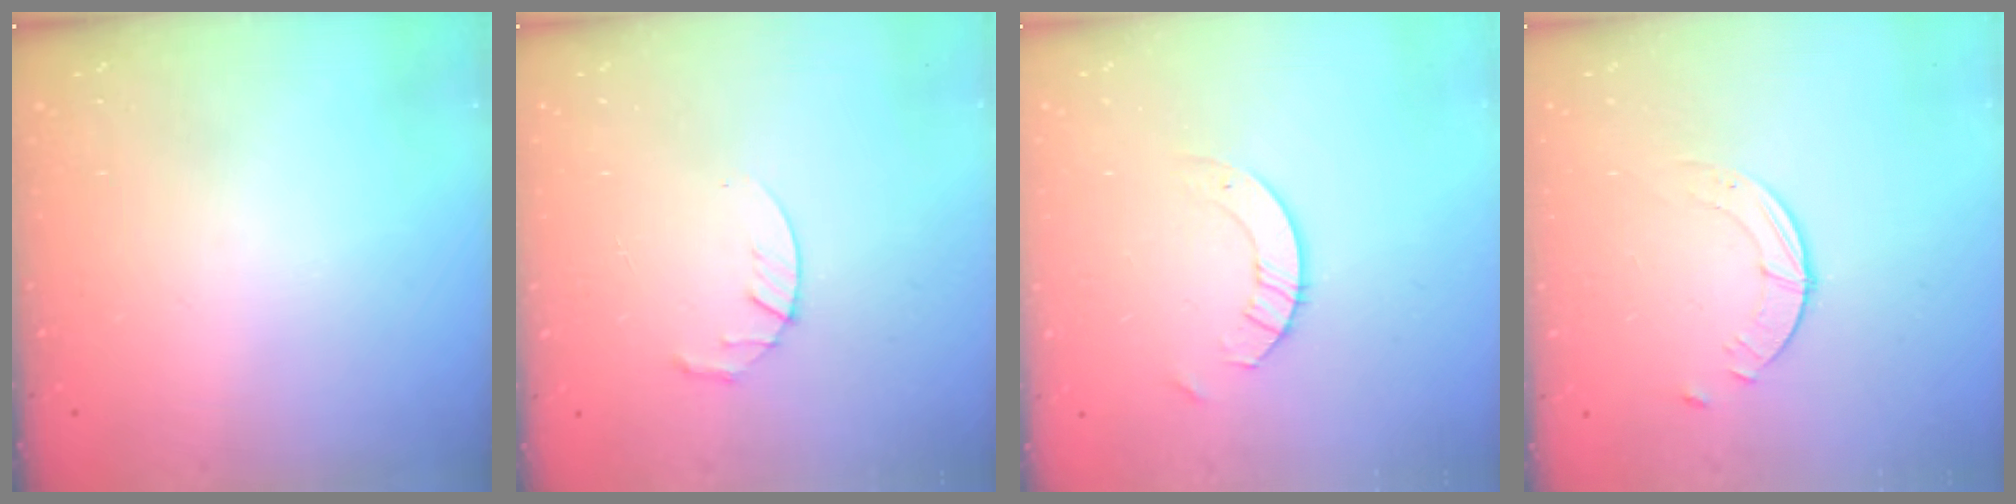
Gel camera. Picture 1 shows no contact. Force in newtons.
{"total": 3.0, "press": 2.9, "slide": 0.5}
{"total": 4.4, "press": 4.3, "slide": 0.4}
{"total": 2.5, "press": 2.5, "slide": 0.3}